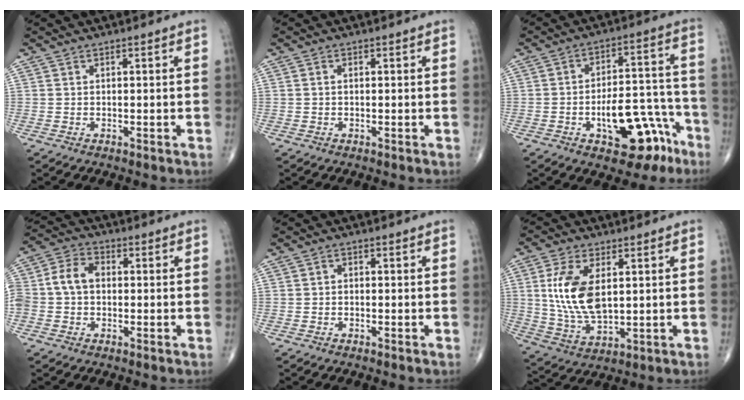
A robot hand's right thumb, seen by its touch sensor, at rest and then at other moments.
{"total": 0.6, "force": [0.0, 0.4, 0.5], "torque": [-0.012, 0.001, 0.000]}
{"total": 15.5, "force": [-7.4, 7.3, 11.5], "torque": [-0.128, 0.065, -0.095]}
{"total": 9.7, "force": [0.0, 7.3, 6.4], "torque": [-0.127, 0.036, -0.007]}
{"total": 1.0, "force": [-0.2, 0.7, 0.6], "torque": [-0.003, 0.003, -0.008]}
{"total": 13.0, "force": [2.4, 6.9, 10.8], "torque": [-0.212, -0.014, 0.055]}